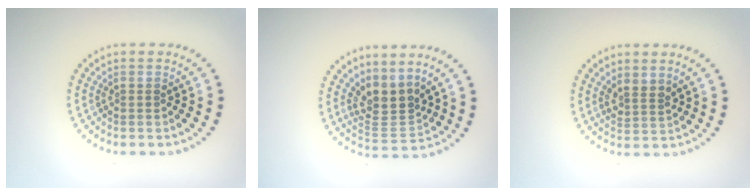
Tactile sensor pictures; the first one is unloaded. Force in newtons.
{"total": 3.3, "press": 2.5, "slide": 2.2}
{"total": 1.8, "press": 1.3, "slide": 1.2}